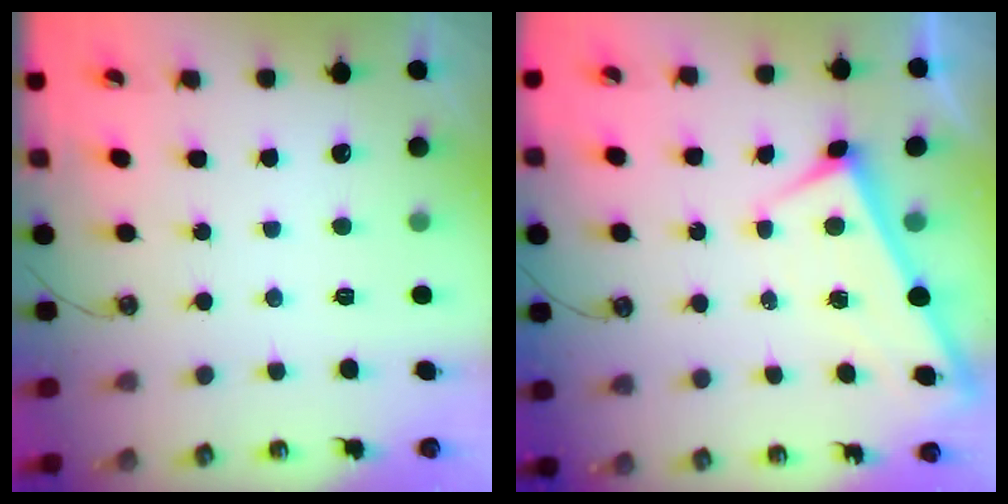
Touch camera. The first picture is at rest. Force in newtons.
{"total": 1.7, "press": 1.7, "slide": 0.1}